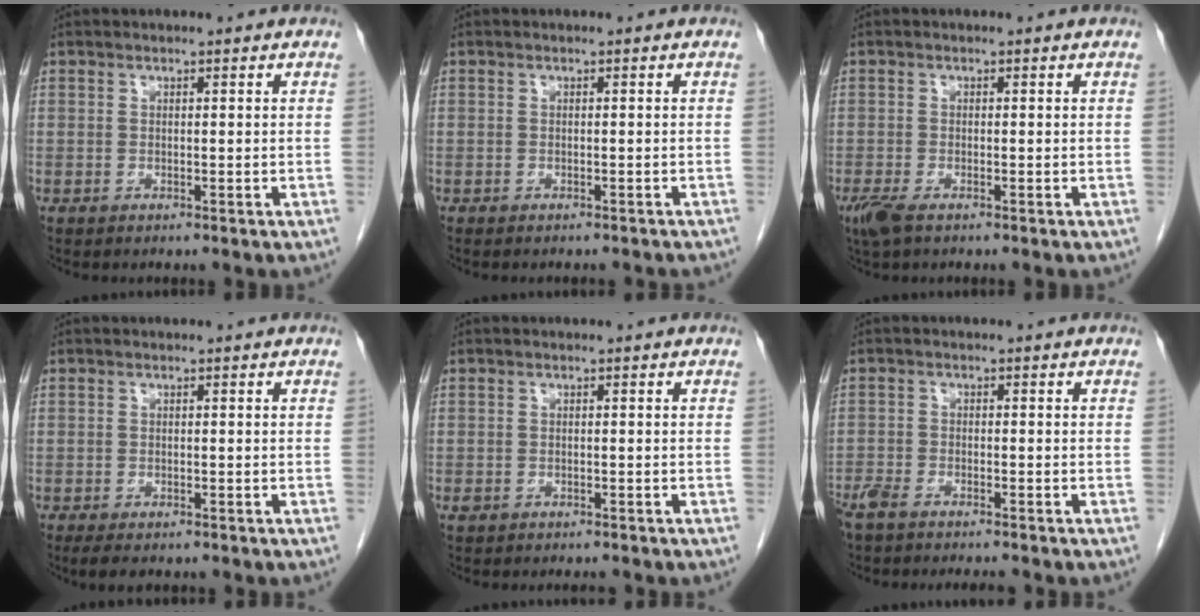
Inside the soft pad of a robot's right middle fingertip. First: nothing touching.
{"total": 5.4, "force": [-4.9, 1.3, 1.9], "torque": [-0.024, -0.007, -0.052]}
{"total": 3.0, "force": [-1.9, 0.9, 2.1], "torque": [-0.053, -0.010, -0.034]}
{"total": 3.7, "force": [-2.9, 1.3, 2.0], "torque": [-0.032, -0.010, -0.039]}
{"total": 2.4, "force": [-1.9, 1.0, 1.0], "torque": [-0.018, -0.003, -0.021]}
{"total": 8.0, "force": [-6.9, 1.5, 3.7], "torque": [-0.062, -0.007, -0.111]}